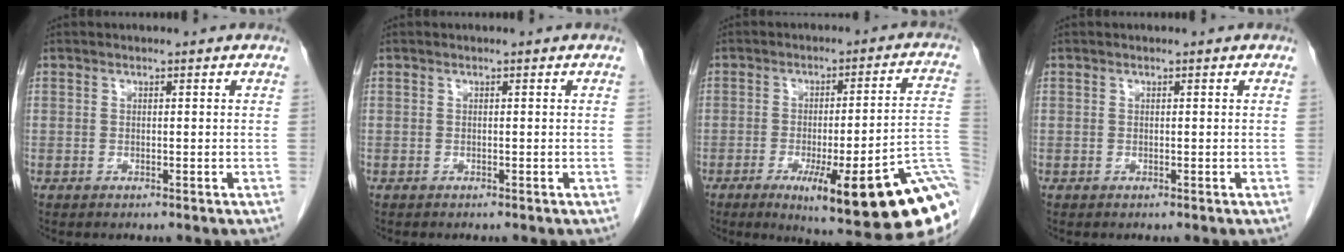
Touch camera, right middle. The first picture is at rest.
{"total": 0.0}
{"total": 22.9, "force": [-10.4, 2.7, 20.2], "torque": [-0.165, -0.009, -0.142]}
{"total": 0.0}